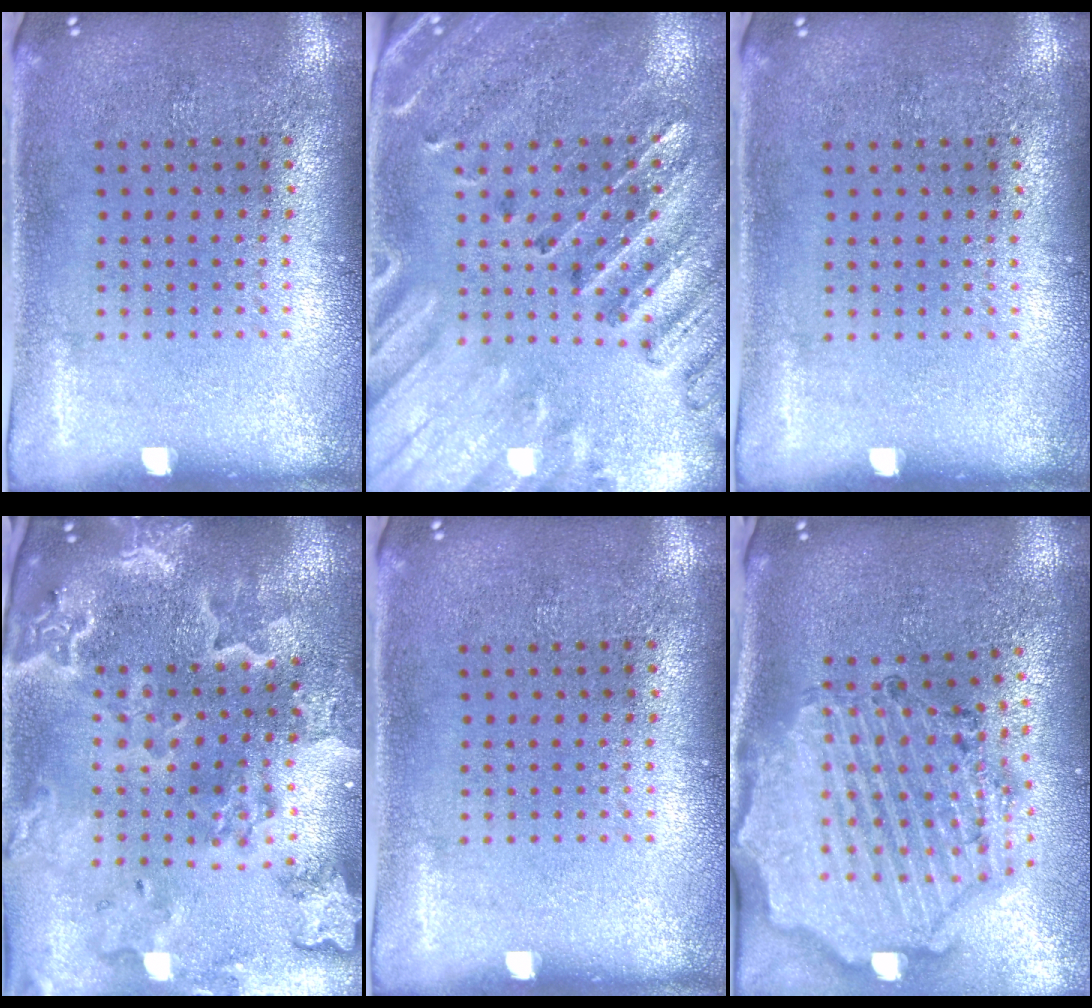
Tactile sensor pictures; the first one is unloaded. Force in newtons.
{"total": 2.9, "press": 2.7, "slide": 1.1}
{"total": 0.0}
{"total": 4.2, "press": 3.5, "slide": 2.4}
{"total": 0.0}
{"total": 2.9, "press": 2.6, "slide": 1.2}